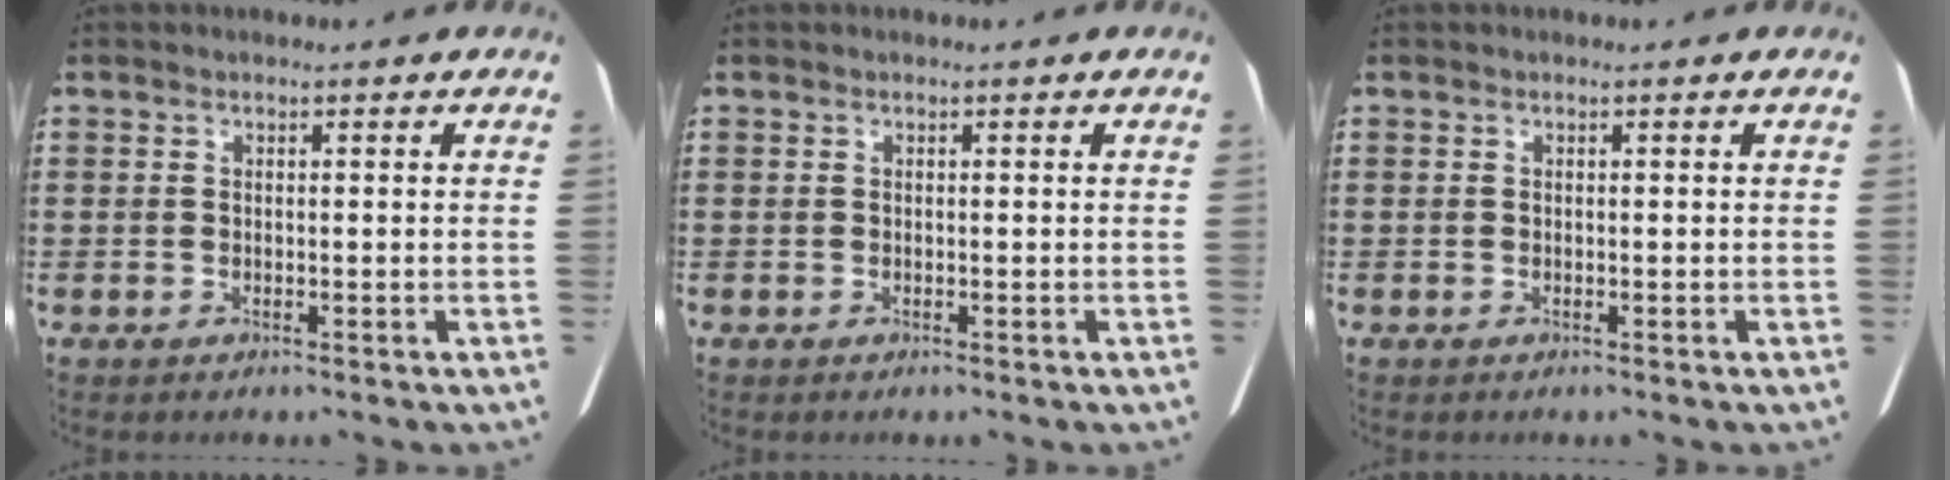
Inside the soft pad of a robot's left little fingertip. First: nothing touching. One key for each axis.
{"total": 0.0}
{"total": 0.0}